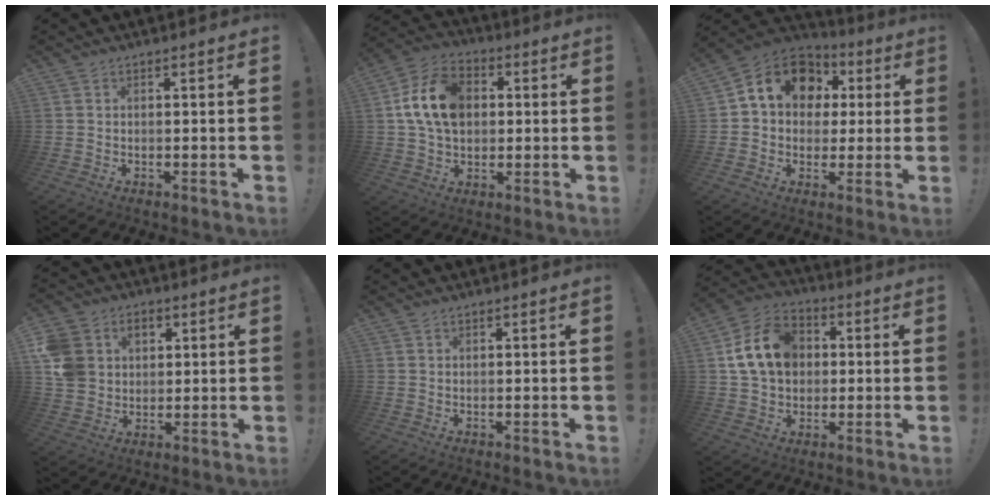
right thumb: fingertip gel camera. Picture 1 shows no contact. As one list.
[{"total": 15.9, "force": [2.9, 11.5, 10.5], "torque": [-0.181, 0.003, 0.057]}, {"total": 13.5, "force": [4.7, 10.7, 6.8], "torque": [-0.098, -0.013, 0.089]}, {"total": 11.4, "force": [2.9, 10.2, 4.2], "torque": [-0.076, -0.006, 0.062]}, {"total": 0.7, "force": [0.5, 0.4, 0.1], "torque": [0.001, -0.001, 0.010]}, {"total": 16.4, "force": [3.2, 12.7, 9.9], "torque": [-0.166, 0.010, 0.070]}]